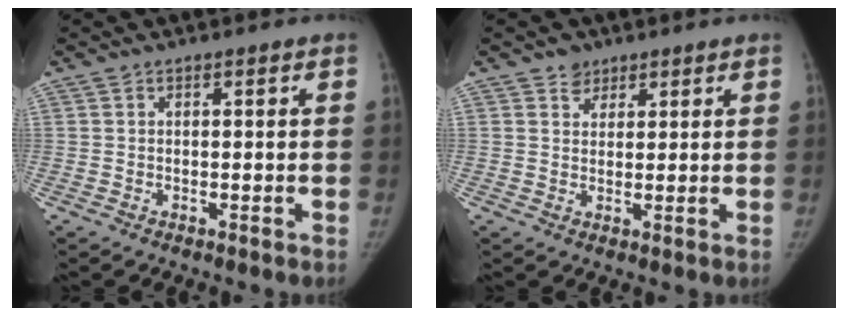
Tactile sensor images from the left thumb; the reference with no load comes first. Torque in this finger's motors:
{"motor_torque": [-0.04, 0.02, 0.38, -0.02, 0.05]}